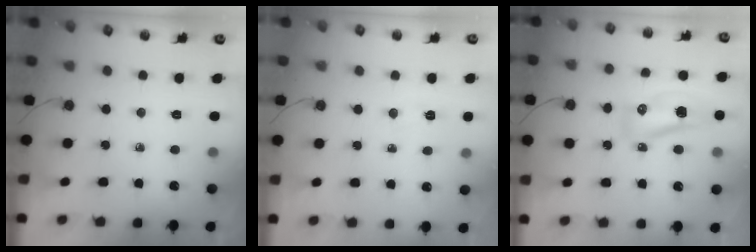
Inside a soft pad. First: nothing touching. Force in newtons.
{"total": 4.0, "press": 4.0, "slide": 0.7}
{"total": 17.2, "press": 11.0, "slide": 13.2}